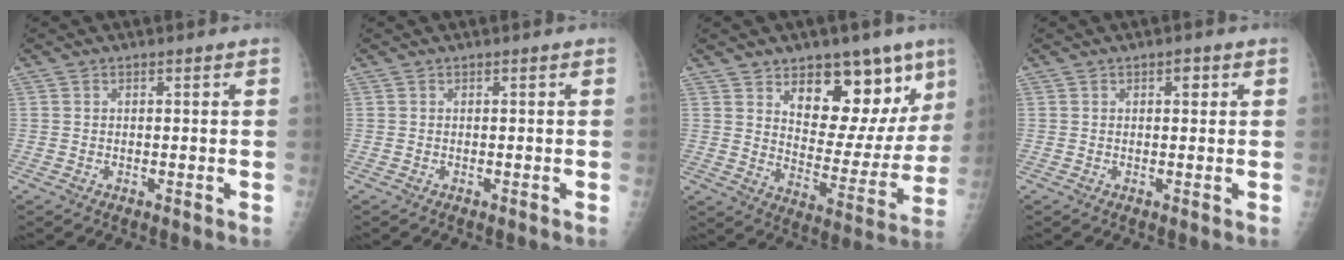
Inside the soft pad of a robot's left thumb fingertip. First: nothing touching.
{"total": 0.0}
{"total": 17.5, "force": [9.9, 9.3, 11.1], "torque": [-0.089, -0.061, 0.149]}
{"total": 1.7, "force": [0.7, 0.9, 1.3], "torque": [-0.010, 0.000, 0.009]}